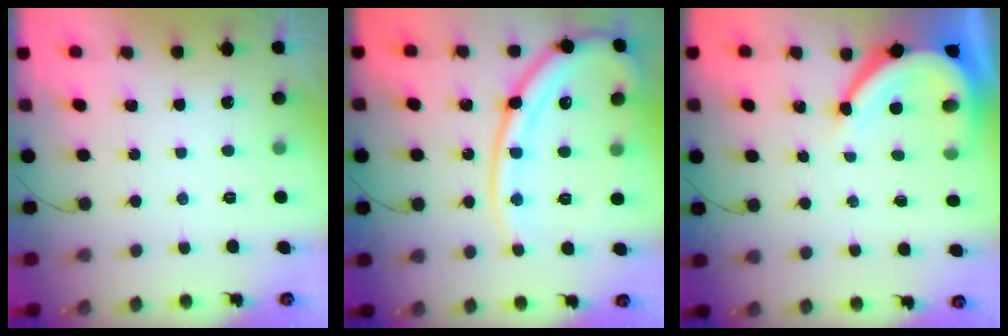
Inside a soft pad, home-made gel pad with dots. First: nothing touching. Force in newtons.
{"total": 17.9, "press": 17.8, "slide": 2.1}
{"total": 10.6, "press": 10.5, "slide": 1.3}